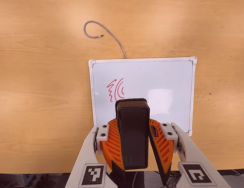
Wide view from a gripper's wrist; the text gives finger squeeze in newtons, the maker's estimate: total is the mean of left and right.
{"total": 10.4, "left": 10.2, "right": 10.7}